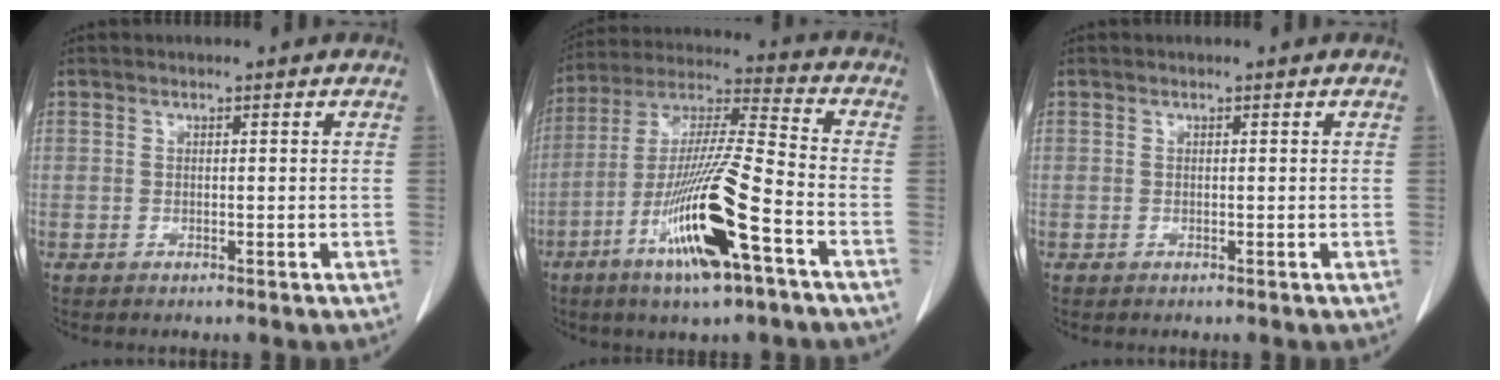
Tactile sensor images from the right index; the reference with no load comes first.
{"total": 17.6, "force": [-7.8, 1.2, 15.8], "torque": [-0.320, -0.021, -0.143]}
{"total": 0.0}